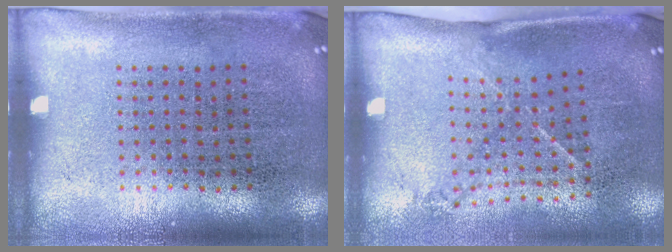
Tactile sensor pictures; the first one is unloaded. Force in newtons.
{"total": 1.6, "press": 1.0, "slide": 1.3}